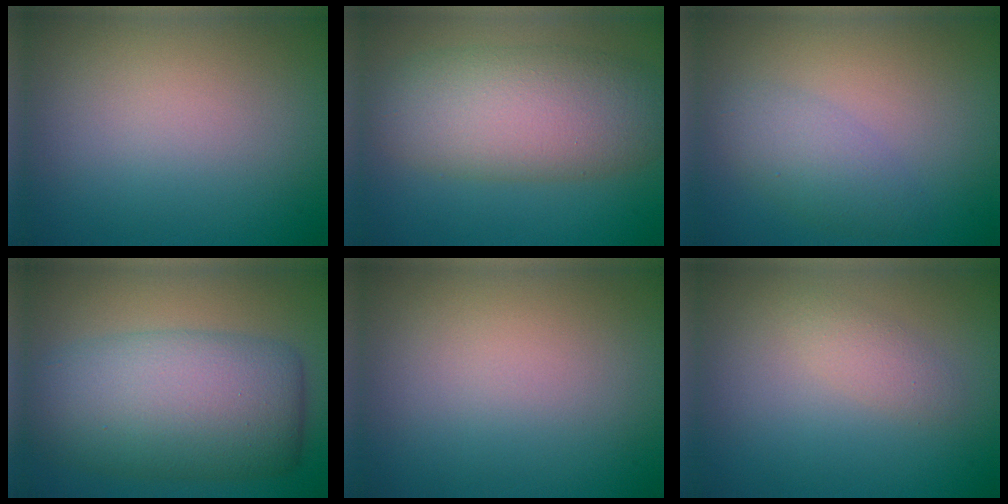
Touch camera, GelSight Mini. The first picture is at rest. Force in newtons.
{"total": 7.6, "press": 7.6, "slide": 0.5}
{"total": 2.7, "press": 2.7, "slide": 0.1}
{"total": 9.8, "press": 9.8, "slide": 0.1}
{"total": 0.0}
{"total": 1.4, "press": 1.4, "slide": 0.1}